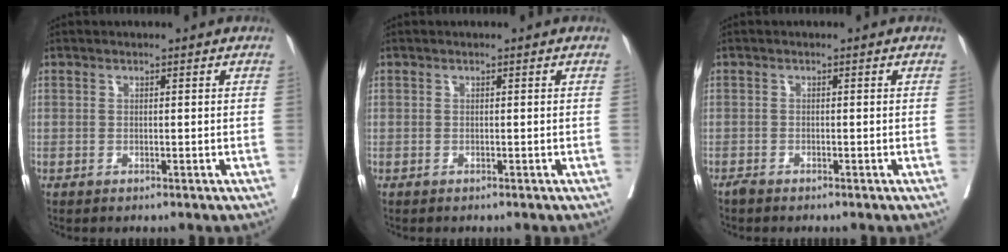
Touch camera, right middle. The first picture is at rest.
{"total": 0.0}
{"total": 0.8, "force": [-0.7, 0.1, 0.2], "torque": [-0.010, -0.002, -0.016]}